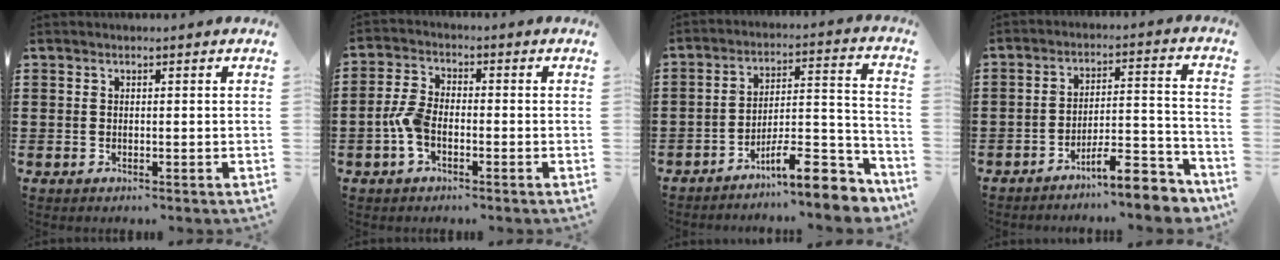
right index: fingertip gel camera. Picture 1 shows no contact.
{"total": 4.5, "force": [-1.6, 2.4, 3.5], "torque": [-0.093, -0.004, -0.036]}
{"total": 10.2, "force": [-8.0, 1.9, 6.0], "torque": [-0.084, 0.020, -0.146]}
{"total": 8.4, "force": [-7.1, 1.2, 4.2], "torque": [-0.059, 0.015, -0.130]}